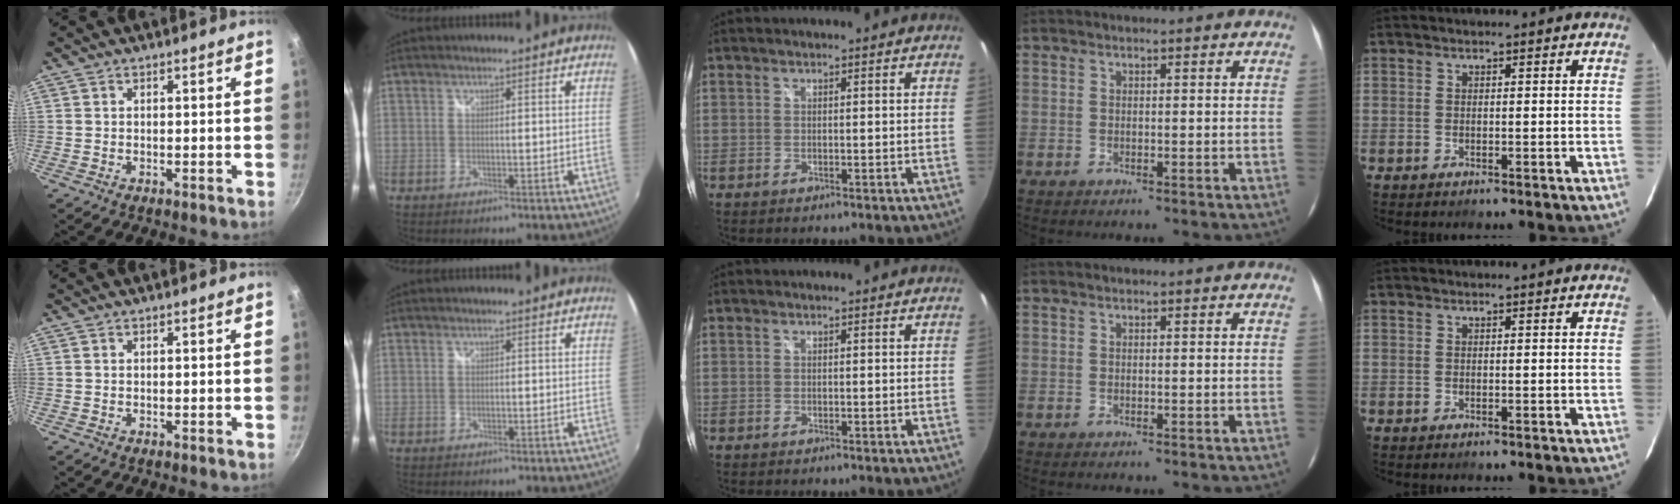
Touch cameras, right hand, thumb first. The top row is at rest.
{}